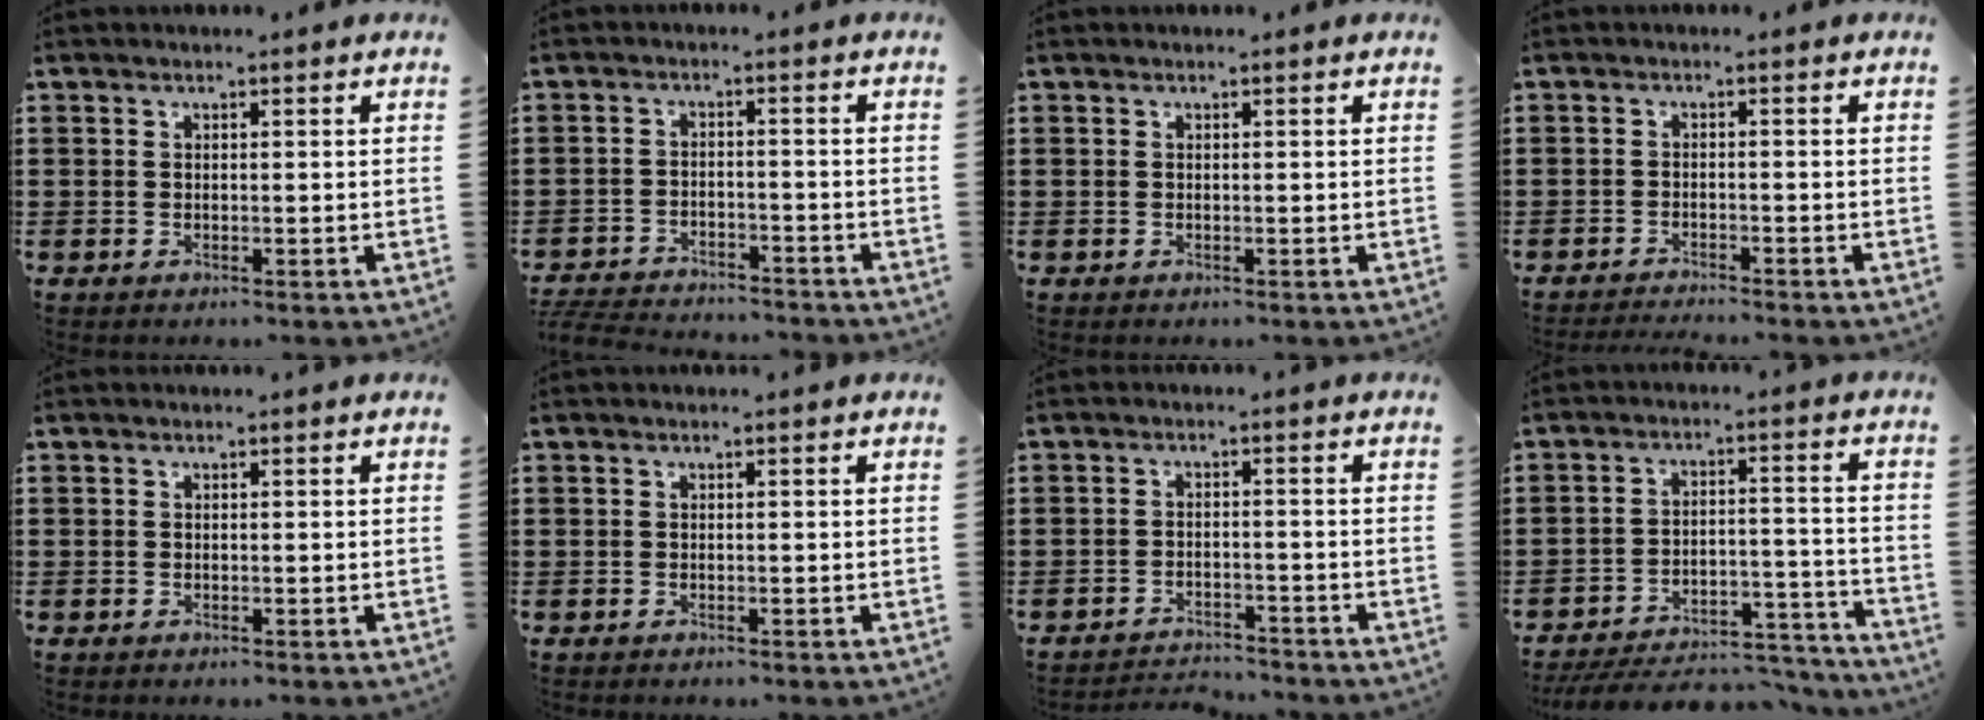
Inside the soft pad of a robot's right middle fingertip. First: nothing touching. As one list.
[{"total": 4.1, "force": [-4.0, 0.4, 0.4], "torque": [-0.013, 0.001, -0.085]}, {"total": 0.0}, {"total": 1.8, "force": [-1.8, -0.1, 0.3], "torque": [-0.006, 0.000, -0.037]}, {"total": 0.0}, {"total": 0.0}, {"total": 2.8, "force": [-2.8, 0.3, 0.1], "torque": [-0.008, 0.001, -0.059]}, {"total": 6.5, "force": [-6.0, 1.3, 2.1], "torque": [-0.041, 0.008, -0.118]}]